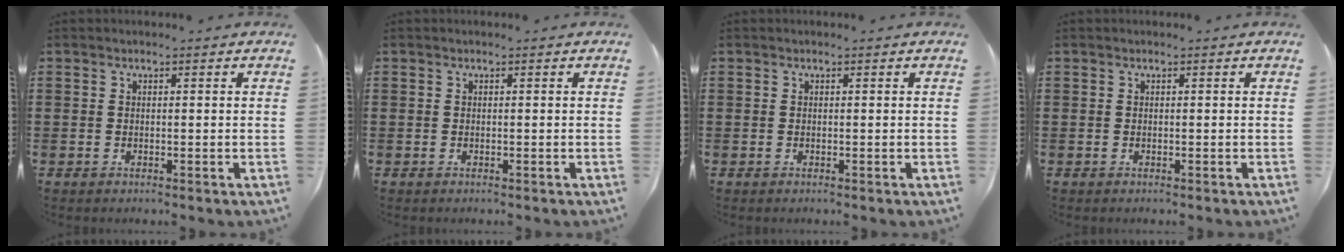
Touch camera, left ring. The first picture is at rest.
{"total": 0.0}
{"total": 0.0}
{"total": 0.0}